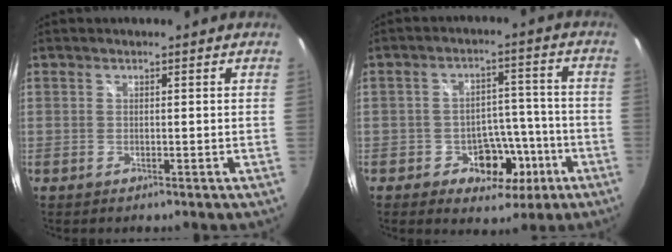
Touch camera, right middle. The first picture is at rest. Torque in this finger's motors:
{"motor_torque": [-0.08, -0.12, 0.14, 0.01]}